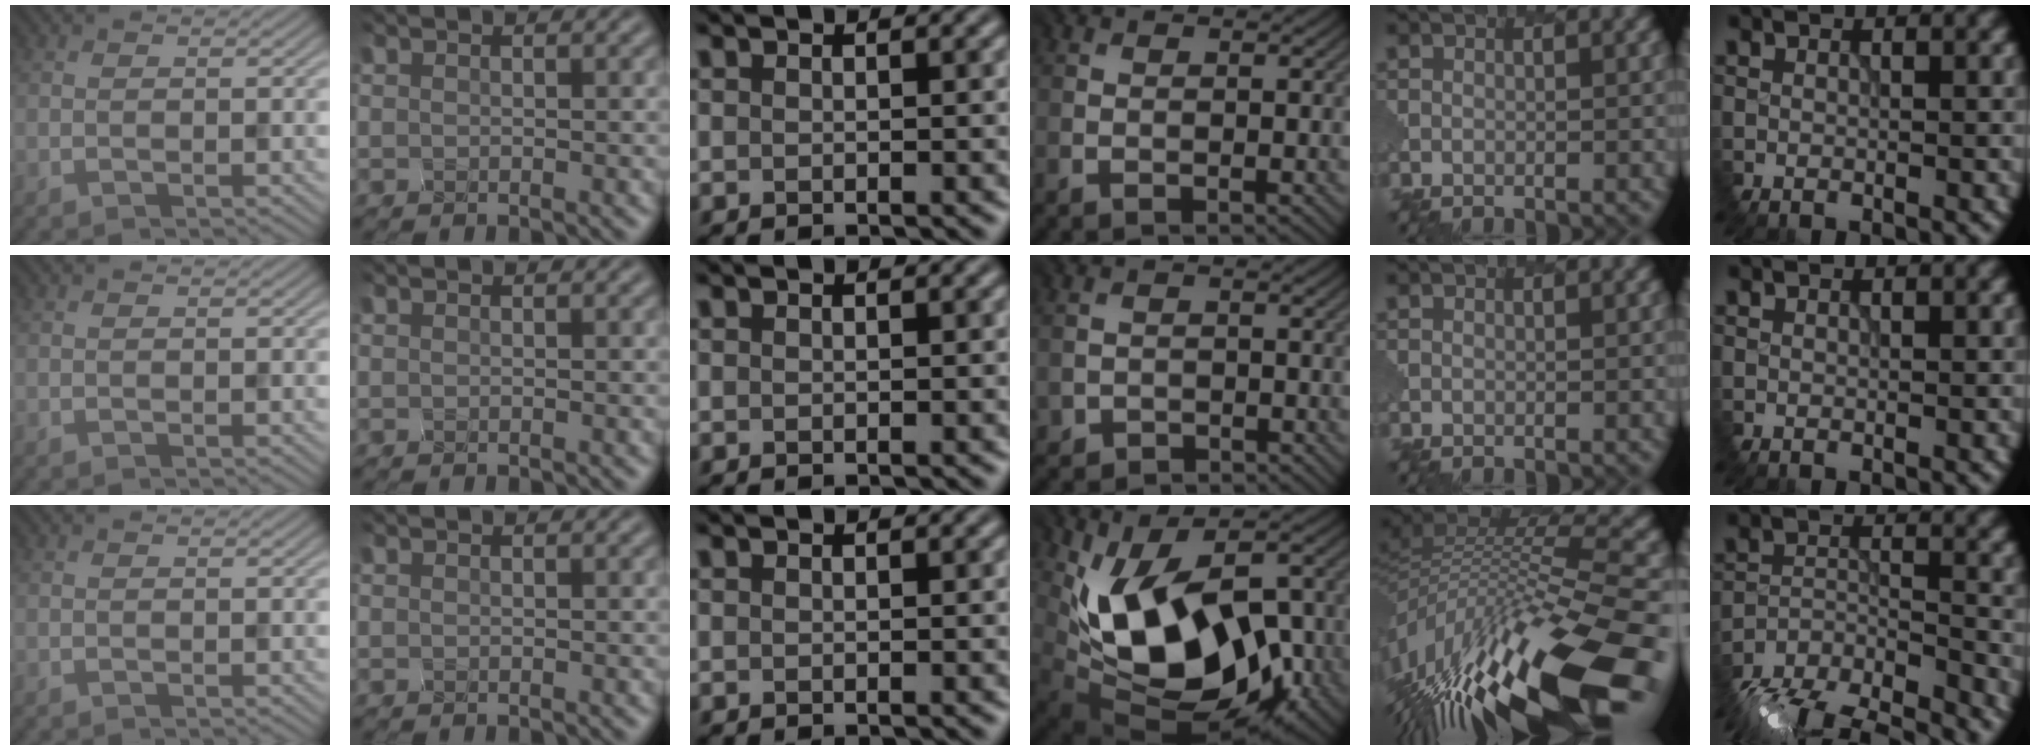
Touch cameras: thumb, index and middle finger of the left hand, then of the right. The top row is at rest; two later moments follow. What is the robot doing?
{"motion": "disassemble", "object": "battery cover"}